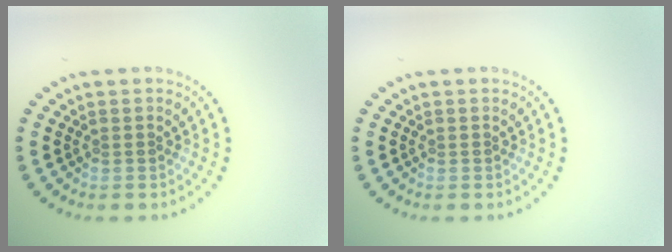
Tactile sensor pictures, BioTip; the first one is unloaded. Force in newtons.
{"total": 0.0}